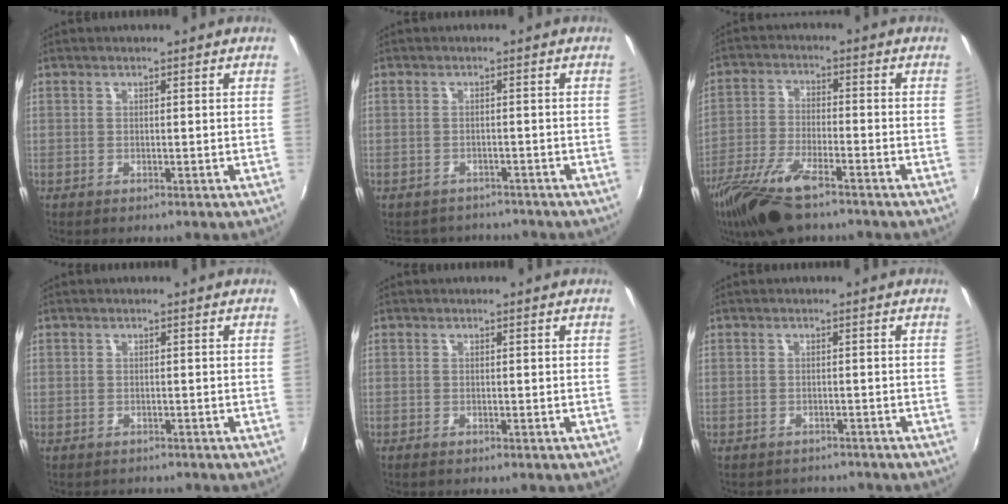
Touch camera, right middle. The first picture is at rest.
{"total": 5.4, "force": [-4.9, 2.3, 0.8], "torque": [-0.023, -0.005, -0.068]}
{"total": 13.2, "force": [-9.3, 3.6, 8.6], "torque": [-0.191, -0.035, -0.182]}
{"total": 1.9, "force": [-1.5, 1.2, 0.0], "torque": [-0.005, 0.005, -0.020]}
{"total": 0.6, "force": [-0.5, 0.2, 0.3], "torque": [-0.007, -0.004, -0.011]}
{"total": 3.2, "force": [-2.7, 1.7, 0.1], "torque": [-0.004, 0.007, -0.040]}